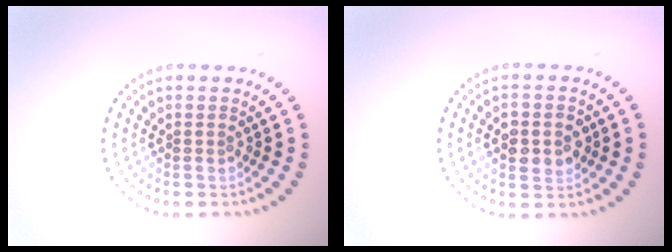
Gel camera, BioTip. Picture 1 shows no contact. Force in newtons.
{"total": 3.5, "press": 3.5, "slide": 0.3}